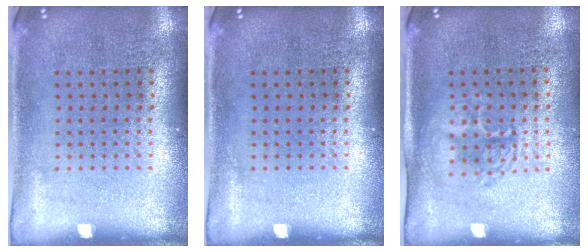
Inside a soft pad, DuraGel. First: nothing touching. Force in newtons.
{"total": 0.0}
{"total": 1.5, "press": 1.3, "slide": 0.6}